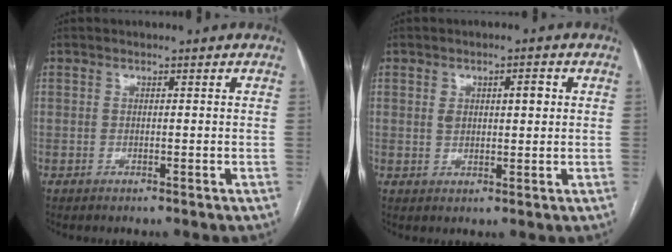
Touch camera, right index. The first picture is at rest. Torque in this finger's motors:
{"motor_torque": [-0.04, 0.09, 0.05, 0.02]}